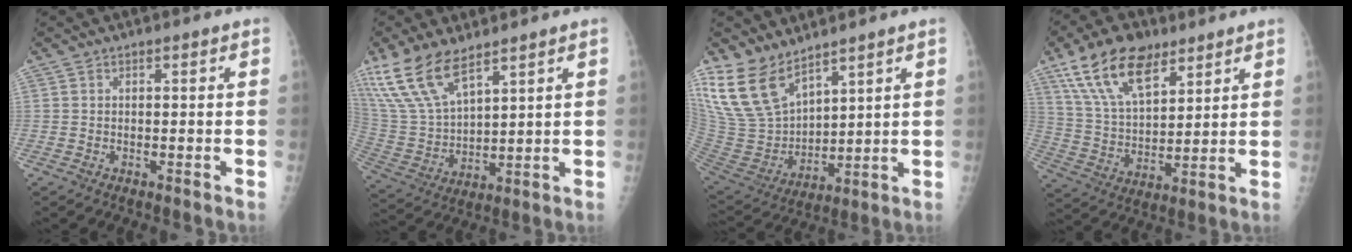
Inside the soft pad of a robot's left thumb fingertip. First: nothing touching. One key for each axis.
{"total": 14.1, "fx": 9.8, "fy": 5.6, "fz": 8.4, "tx": -0.165, "ty": -0.035, "tz": 0.212}
{"total": 15.6, "fx": 11.5, "fy": 7.5, "fz": 7.5, "tx": -0.128, "ty": -0.060, "tz": 0.246}
{"total": 16.3, "fx": 10.0, "fy": 8.0, "fz": 10.1, "tx": -0.156, "ty": -0.032, "tz": 0.189}